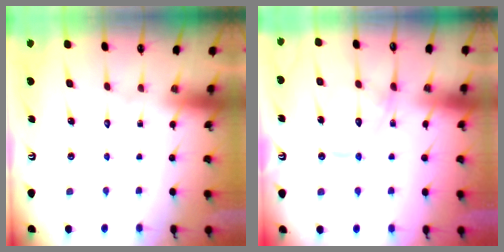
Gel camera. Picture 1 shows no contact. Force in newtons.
{"total": 12.7, "press": 12.7, "slide": 1.3}